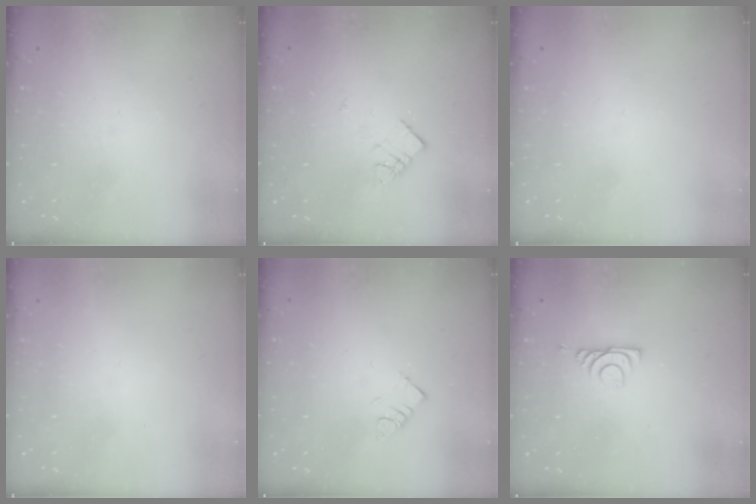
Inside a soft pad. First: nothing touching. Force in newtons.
{"total": 5.9, "press": 5.9, "slide": 0.4}
{"total": 1.7, "press": 1.7, "slide": 0.1}
{"total": 1.5, "press": 1.5, "slide": 0.1}
{"total": 3.3, "press": 3.3, "slide": 0.5}
{"total": 6.2, "press": 6.1, "slide": 0.8}